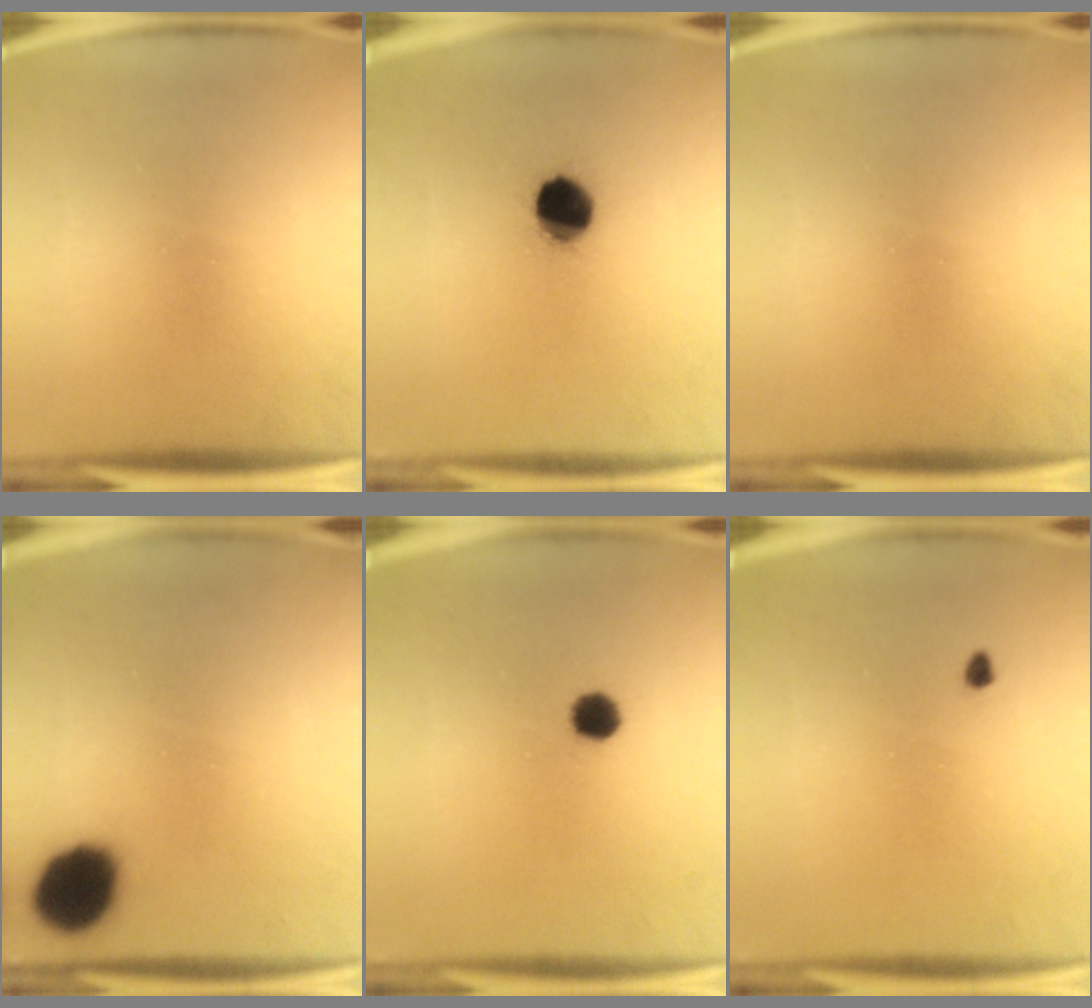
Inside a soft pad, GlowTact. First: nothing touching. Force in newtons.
{"total": 10.1}
{"total": 0.0}
{"total": 14.8}
{"total": 4.1}
{"total": 0.7}